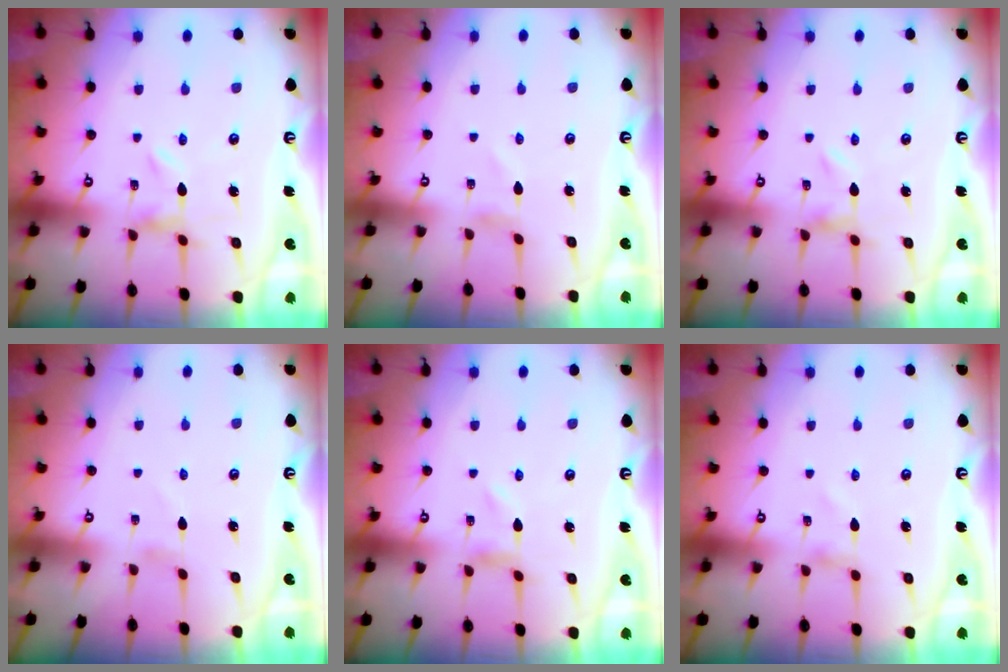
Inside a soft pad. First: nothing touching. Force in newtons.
{"total": 1.4, "press": 1.4, "slide": 0.1}
{"total": 0.0}
{"total": 1.1, "press": 1.1, "slide": 0.1}
{"total": 0.0}
{"total": 1.0, "press": 1.0, "slide": 0.1}